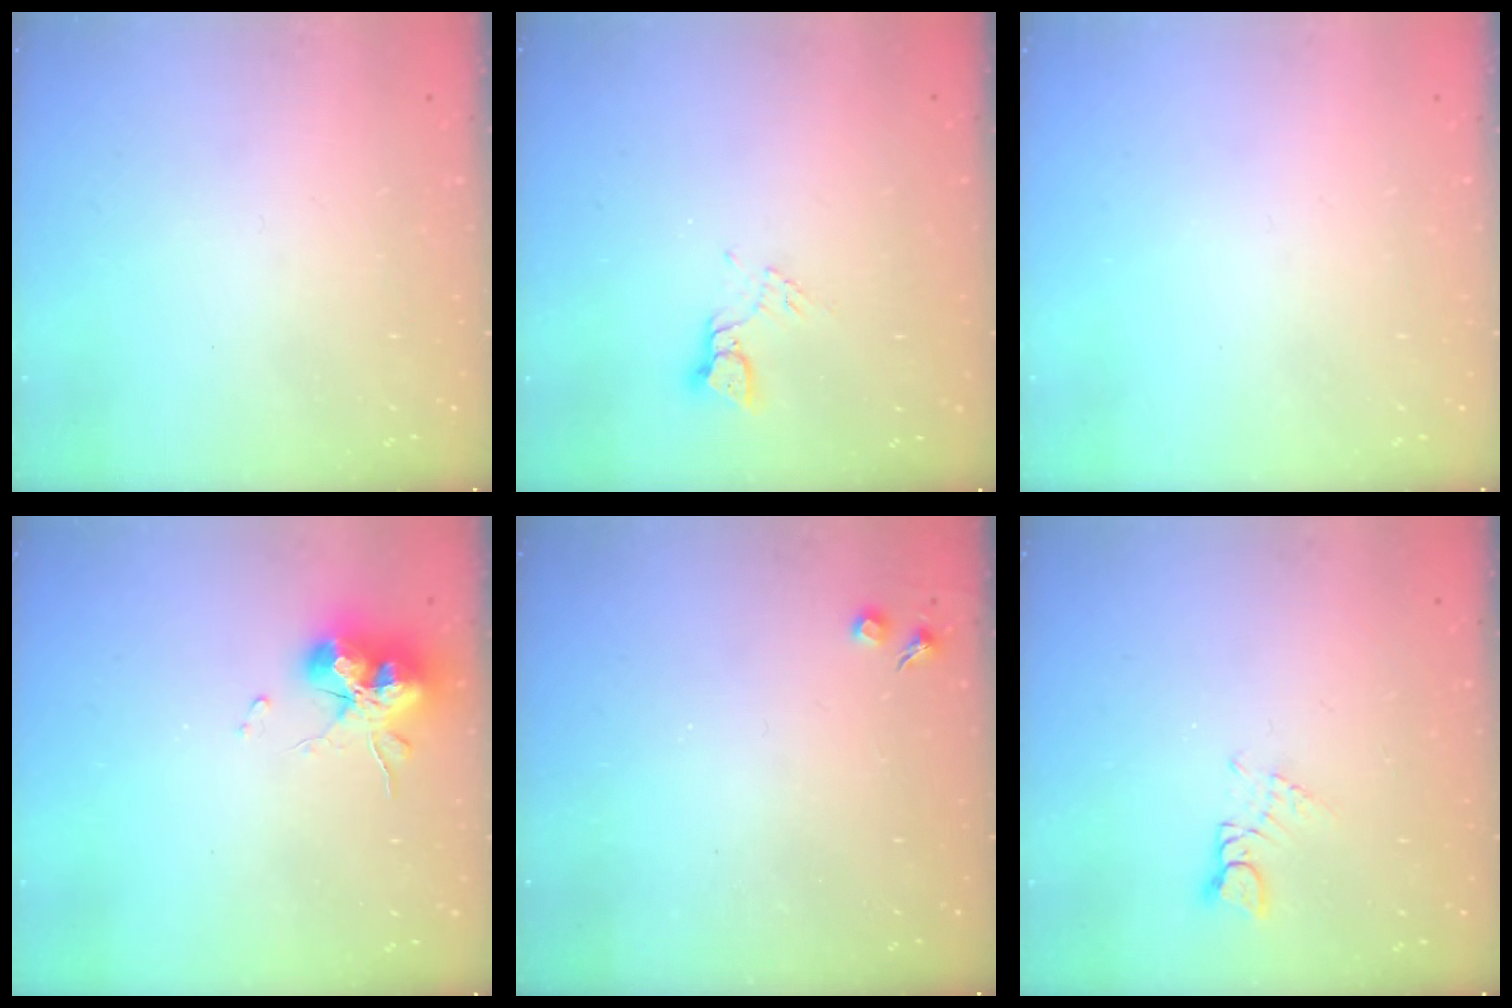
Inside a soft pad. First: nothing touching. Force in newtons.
{"total": 2.7, "press": 2.7, "slide": 0.2}
{"total": 0.0}
{"total": 15.1, "press": 15.0, "slide": 1.0}
{"total": 2.7, "press": 2.6, "slide": 0.4}
{"total": 1.5, "press": 1.5, "slide": 0.2}